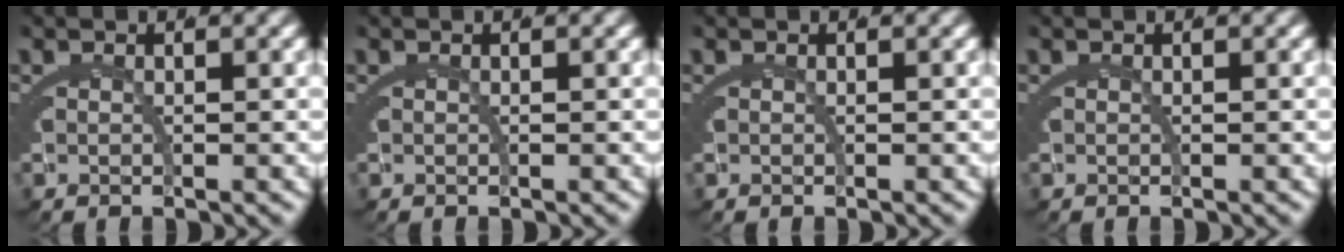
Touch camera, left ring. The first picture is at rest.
{"total": 0.0}
{"total": 0.0}
{"total": 0.0}